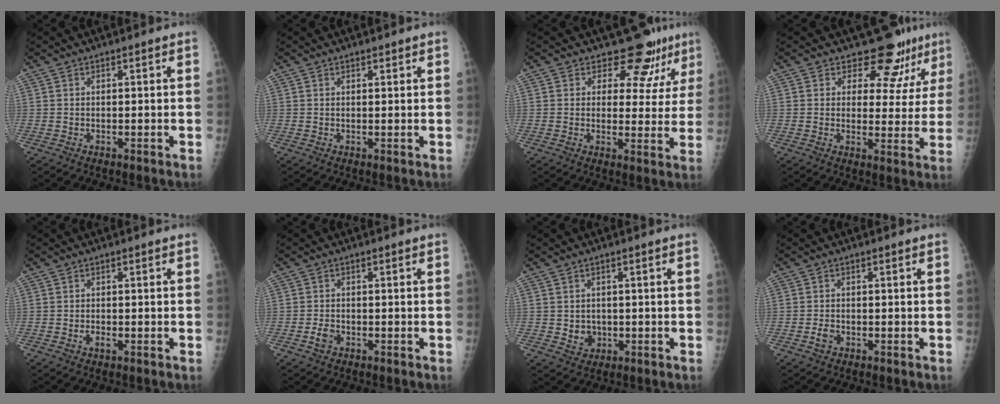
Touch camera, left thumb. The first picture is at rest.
{"total": 0.9, "force": [0.7, 0.4, 0.3], "torque": [-0.001, -0.005, 0.010]}
{"total": 8.6, "force": [7.0, 4.7, 1.8], "torque": [0.018, -0.045, 0.075]}
{"total": 9.3, "force": [7.6, 5.1, 1.7], "torque": [0.023, -0.048, 0.081]}
{"total": 1.4, "force": [-0.4, 0.8, 1.0], "torque": [-0.015, 0.000, -0.007]}
{"total": 2.0, "force": [-0.9, 1.4, 1.1], "torque": [-0.020, 0.003, -0.017]}
{"total": 3.1, "force": [-0.2, 2.8, 1.3], "torque": [-0.007, 0.000, 0.007]}
{"total": 1.6, "force": [-0.7, 1.1, 0.9], "torque": [-0.017, 0.002, -0.013]}